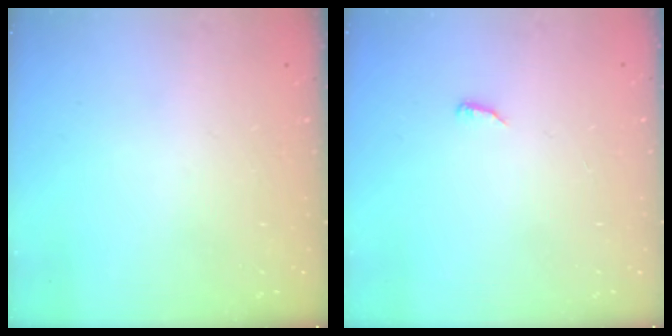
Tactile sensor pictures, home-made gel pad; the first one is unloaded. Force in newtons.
{"total": 4.3, "press": 4.2, "slide": 0.6}